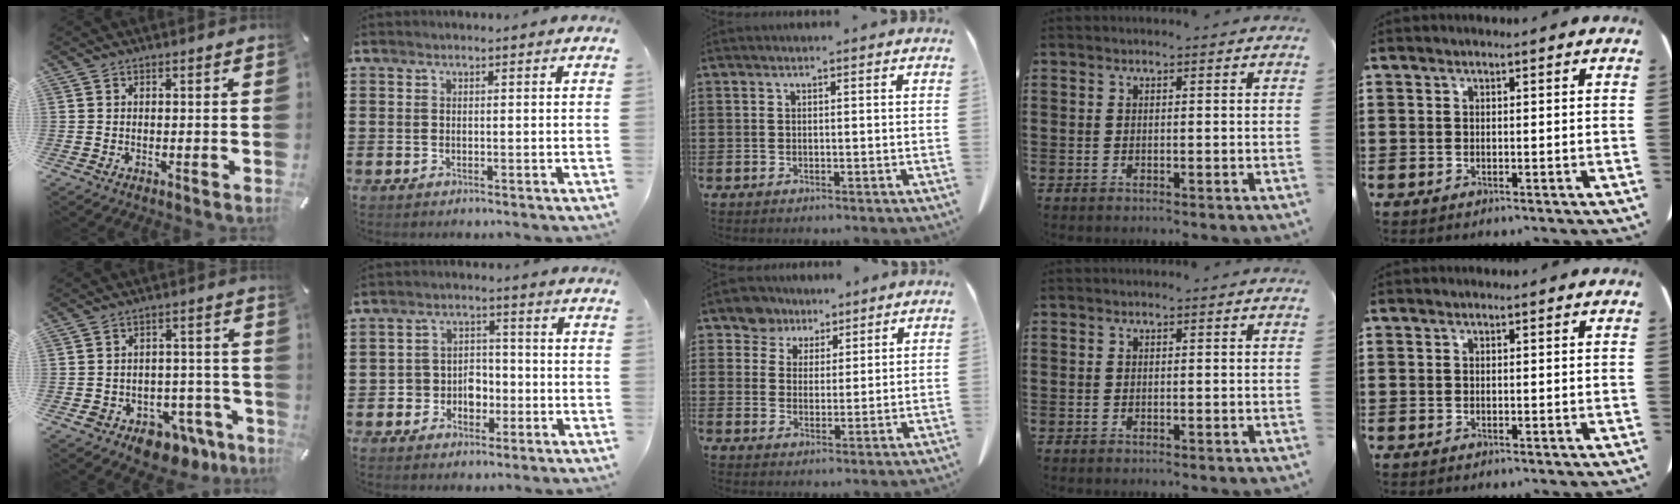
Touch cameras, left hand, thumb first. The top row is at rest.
{"thumb": {"total": 6.7, "force": [-3.6, 5.2, 2.2], "torque": [-0.022, 0.013, -0.058]}, "index": {"total": 4.5, "force": [-2.0, 3.8, 1.4], "torque": [-0.036, 0.009, -0.042]}, "middle": {"total": 5.4, "force": [4.2, 3.4, 0.5], "torque": [-0.039, -0.004, 0.079]}}